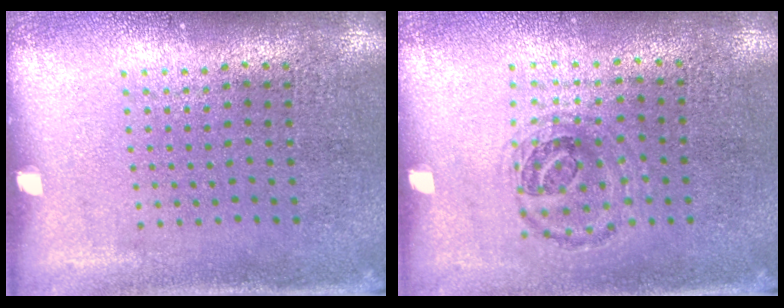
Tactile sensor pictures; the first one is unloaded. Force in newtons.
{"total": 0.9, "press": 0.9, "slide": 0.2}